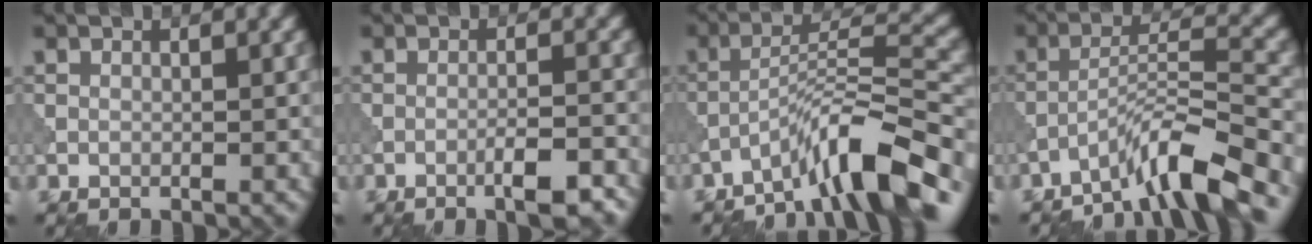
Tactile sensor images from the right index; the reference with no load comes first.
{"total": 3.8, "force": [-2.2, 0.6, 3.1], "torque": [-0.049, 0.007, -0.037]}
{"total": 8.2, "force": [-5.8, 1.2, 5.6], "torque": [-0.088, 0.019, -0.101]}
{"total": 6.3, "force": [-4.8, 0.5, 4.0], "torque": [-0.066, 0.014, -0.090]}